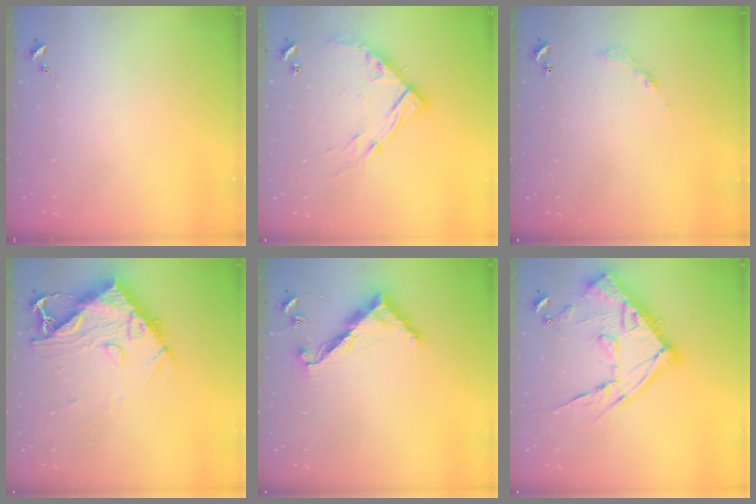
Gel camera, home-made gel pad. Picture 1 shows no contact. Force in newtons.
{"total": 13.8, "press": 13.8, "slide": 1.0}
{"total": 3.6, "press": 3.6, "slide": 0.2}
{"total": 13.2, "press": 13.1, "slide": 1.4}
{"total": 10.9, "press": 10.9, "slide": 0.4}
{"total": 19.4, "press": 19.4, "slide": 1.0}